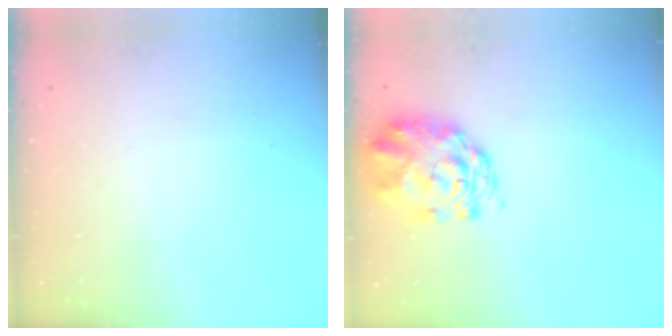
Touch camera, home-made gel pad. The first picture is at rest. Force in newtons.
{"total": 3.6, "press": 3.4, "slide": 1.2}